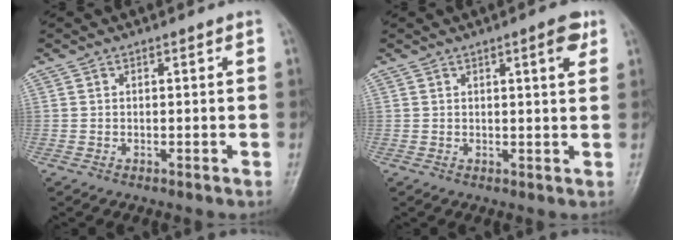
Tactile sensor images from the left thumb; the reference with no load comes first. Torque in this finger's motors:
{"motor_torque": [0.00, 0.11, 0.28, 0.19, 0.09]}